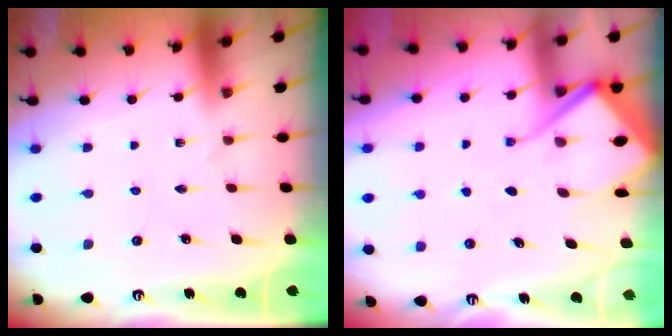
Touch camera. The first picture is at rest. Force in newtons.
{"total": 9.7, "press": 9.6, "slide": 1.0}